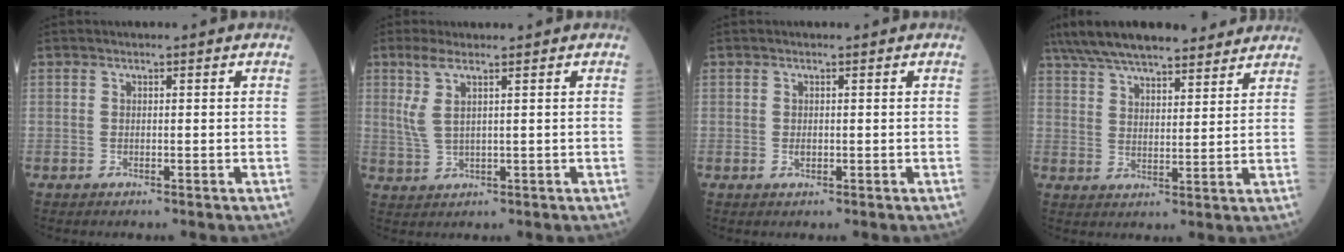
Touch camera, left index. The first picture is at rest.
{"total": 3.9, "force": [1.9, 0.4, 3.4], "torque": [-0.085, 0.006, 0.049]}
{"total": 0.7, "force": [-0.2, 0.5, 0.4], "torque": [-0.005, 0.001, -0.004]}
{"total": 18.3, "force": [15.4, 4.4, 8.8], "torque": [-0.157, 0.047, 0.238]}